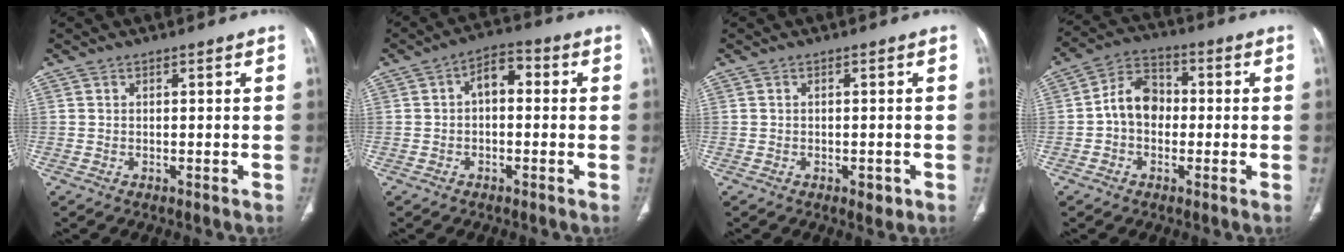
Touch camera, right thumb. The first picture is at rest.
{"total": 5.3, "force": [0.1, 3.3, 4.2], "torque": [-0.047, 0.019, -0.011]}
{"total": 2.0, "force": [-0.9, 1.1, 1.4], "torque": [-0.011, 0.000, -0.008]}
{"total": 8.4, "force": [-0.6, 6.4, 5.4], "torque": [-0.076, 0.028, -0.025]}